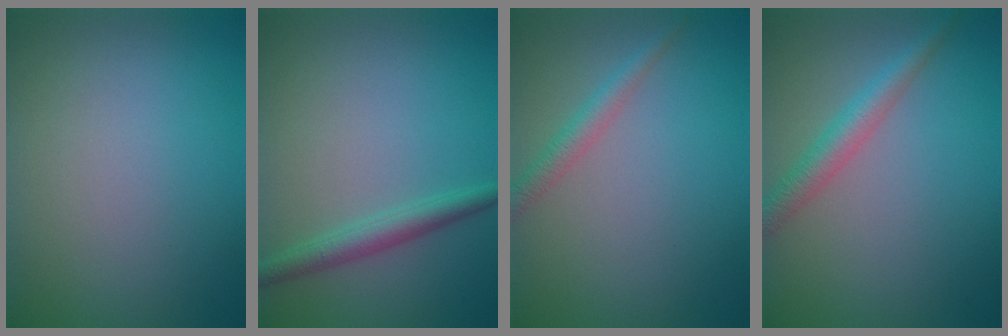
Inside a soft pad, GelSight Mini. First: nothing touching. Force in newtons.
{"total": 2.5, "press": 2.5, "slide": 0.1}
{"total": 2.0, "press": 2.0, "slide": 0.0}
{"total": 2.9, "press": 2.9, "slide": 0.1}